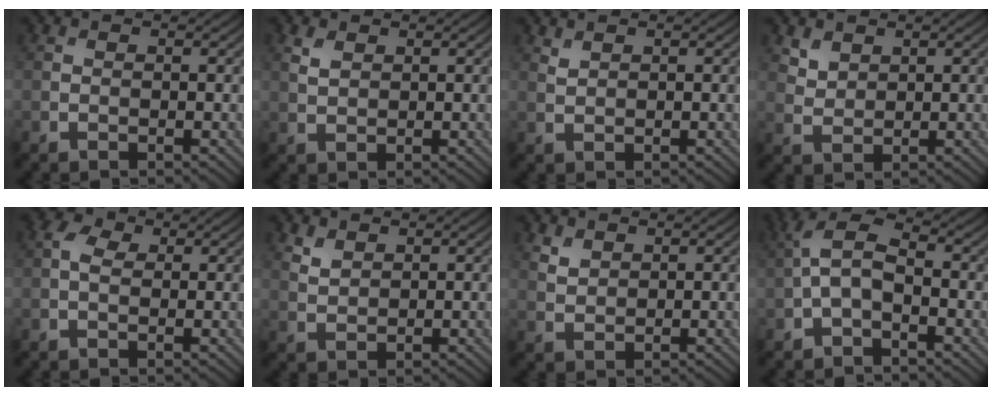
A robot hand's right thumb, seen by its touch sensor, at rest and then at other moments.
{"total": 1.9, "force": [1.1, 1.1, 1.0], "torque": [-0.030, -0.001, 0.024]}
{"total": 1.0, "force": [0.9, 0.3, 0.4], "torque": [-0.017, -0.001, 0.022]}
{"total": 2.6, "force": [1.9, 1.6, 0.9], "torque": [-0.025, -0.005, 0.044]}
{"total": 2.3, "force": [0.4, 1.6, 1.7], "torque": [-0.040, 0.005, 0.001]}
{"total": 2.2, "force": [1.6, 1.1, 0.9], "torque": [-0.027, -0.002, 0.039]}
{"total": 2.1, "force": [1.5, 1.1, 0.8], "torque": [-0.024, -0.002, 0.037]}
{"total": 5.1, "force": [-1.1, 2.5, 4.3], "torque": [-0.095, 0.015, -0.031]}